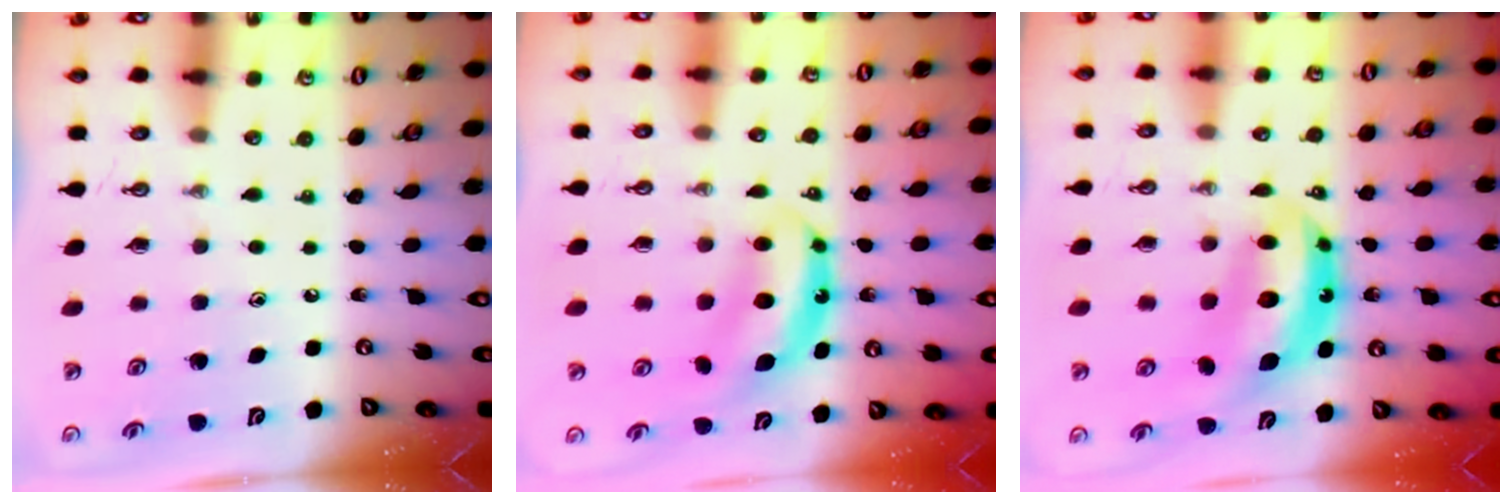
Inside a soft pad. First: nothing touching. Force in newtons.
{"total": 7.8, "press": 7.8, "slide": 0.5}
{"total": 11.2, "press": 11.1, "slide": 0.9}